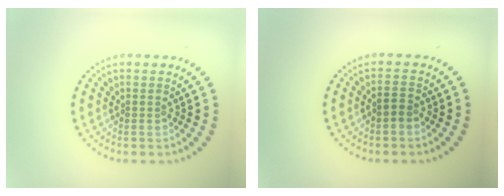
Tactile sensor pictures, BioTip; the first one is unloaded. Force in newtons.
{"total": 1.1, "press": 1.0, "slide": 0.5}